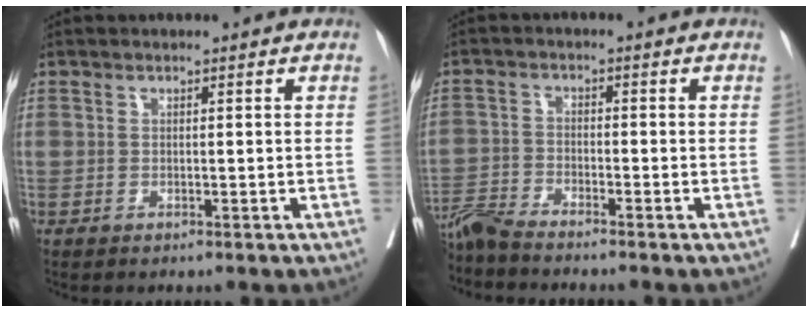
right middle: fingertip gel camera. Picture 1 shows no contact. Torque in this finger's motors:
{"motor_torque": [1.03, -1.11, 0.24, 0.12]}